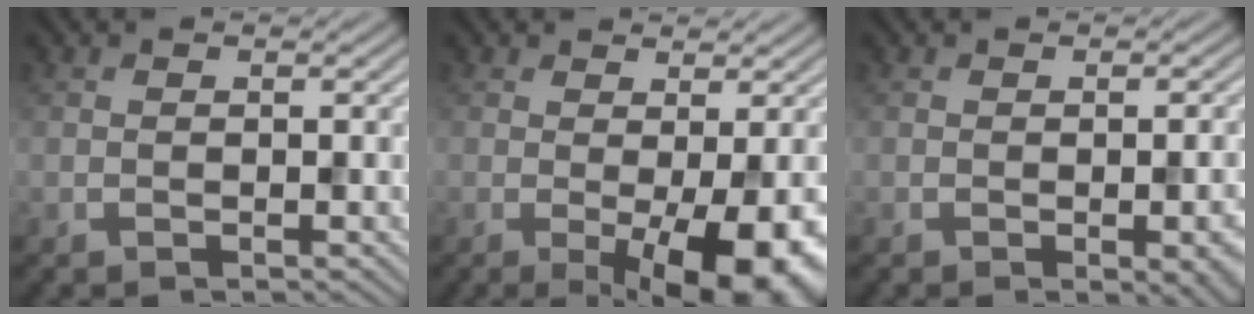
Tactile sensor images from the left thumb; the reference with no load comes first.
{"total": 7.2, "force": [-1.3, 2.7, 6.6], "torque": [-0.094, -0.012, -0.013]}
{"total": 4.7, "force": [-1.6, 1.4, 4.2], "torque": [-0.048, -0.007, -0.013]}